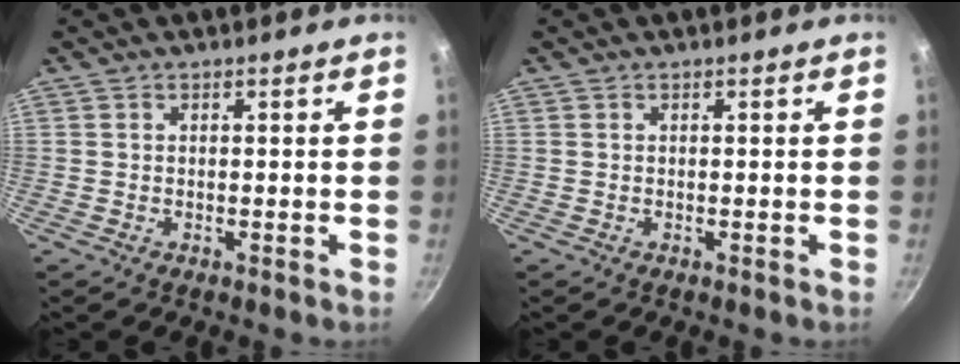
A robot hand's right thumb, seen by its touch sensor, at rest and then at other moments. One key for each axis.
{"total": 0.0}